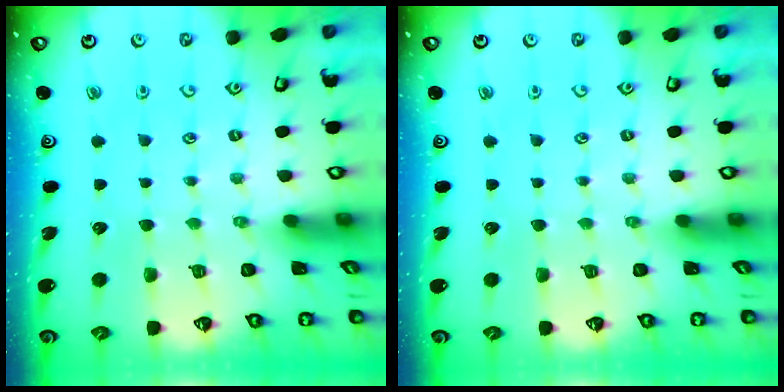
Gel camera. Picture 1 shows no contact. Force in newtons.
{"total": 0.0}